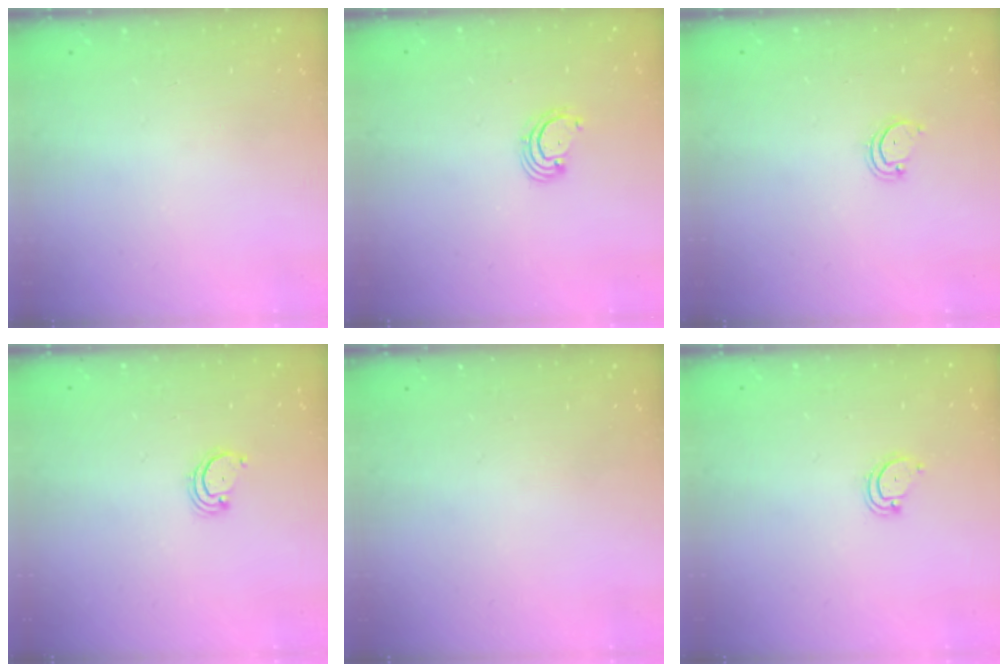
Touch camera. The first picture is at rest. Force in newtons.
{"total": 2.6, "press": 2.6, "slide": 0.3}
{"total": 3.0, "press": 3.0, "slide": 0.2}
{"total": 2.8, "press": 2.8, "slide": 0.3}
{"total": 0.0}
{"total": 3.1, "press": 3.1, "slide": 0.3}